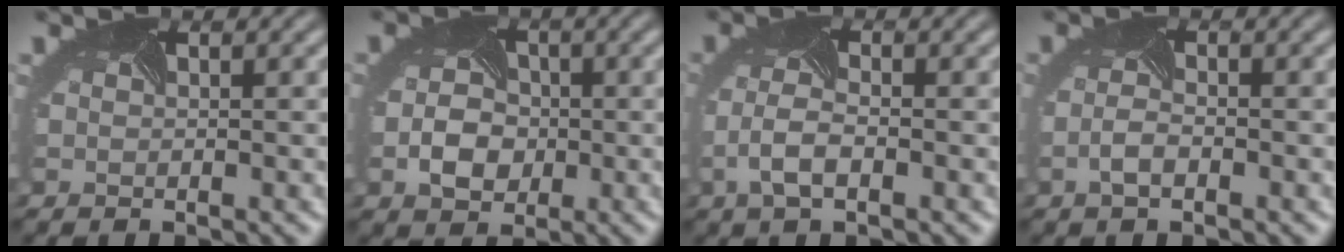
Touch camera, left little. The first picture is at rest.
{"total": 3.5, "force": [-1.4, 2.7, 1.8], "torque": [-0.039, -0.002, -0.019]}
{"total": 2.8, "force": [-1.5, 1.0, 2.1], "torque": [-0.065, -0.004, -0.024]}
{"total": 1.7, "force": [-1.4, 0.3, 0.9], "torque": [-0.032, -0.004, -0.021]}